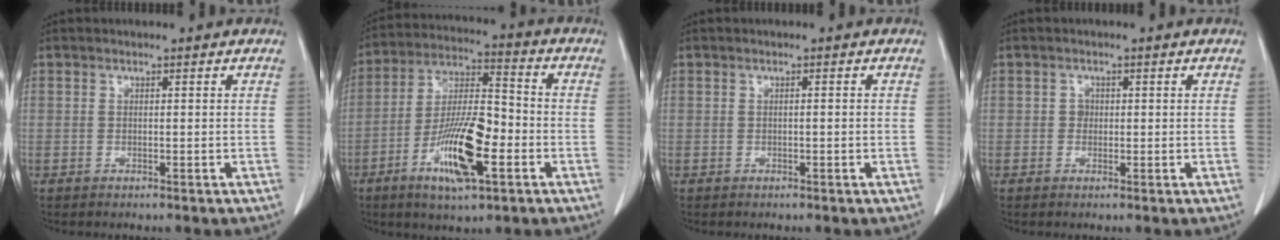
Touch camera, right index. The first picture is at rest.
{"total": 13.9, "force": [-5.3, 3.2, 12.4], "torque": [-0.238, -0.006, -0.093]}
{"total": 0.7, "force": [-0.1, 0.0, 0.7], "torque": [-0.012, 0.000, 0.002]}
{"total": 1.1, "force": [0.0, 1.0, 0.4], "torque": [-0.005, 0.003, -0.001]}